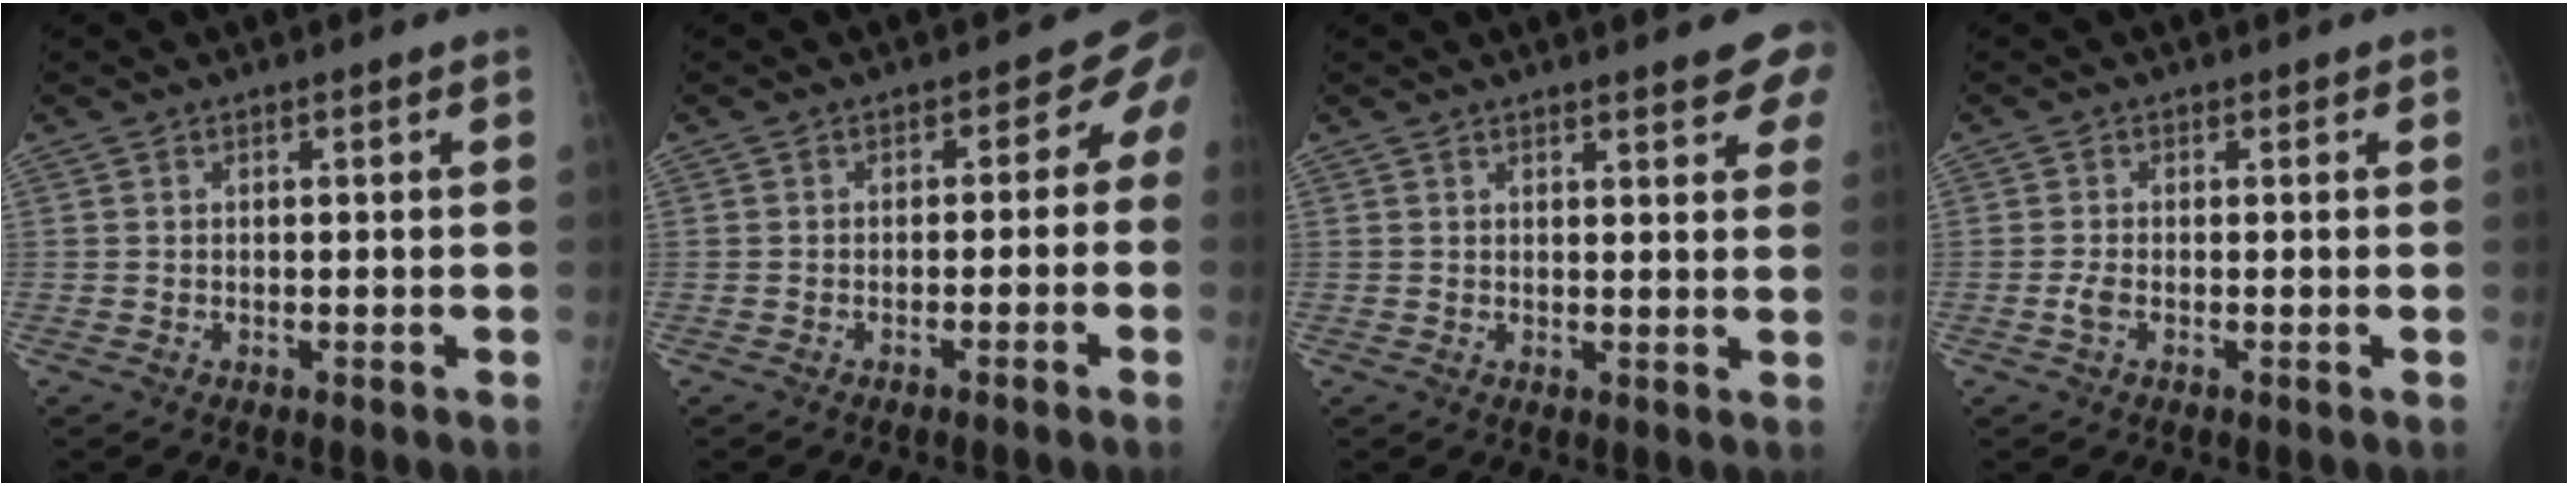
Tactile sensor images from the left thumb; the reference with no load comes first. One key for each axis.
{"total": 3.8, "fx": -1.6, "fy": 3.1, "fz": 1.7, "tx": 0.010, "ty": 0.022, "tz": -0.028}
{"total": 6.2, "fx": 4.3, "fy": 1.6, "fz": 4.2, "tx": -0.029, "ty": -0.014, "tz": 0.045}
{"total": 1.6, "fx": -0.4, "fy": 0.9, "fz": 1.3, "tx": -0.024, "ty": 0.000, "tz": -0.009}